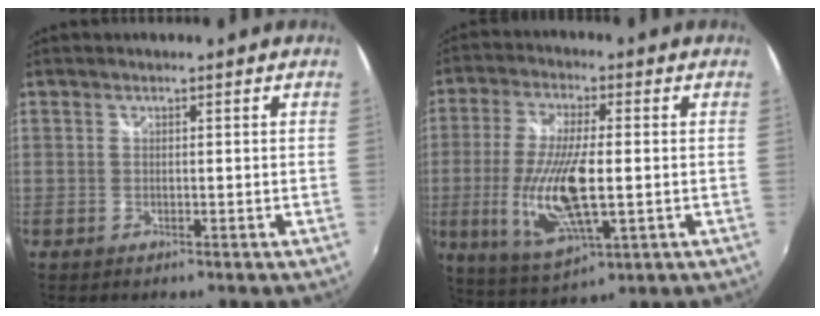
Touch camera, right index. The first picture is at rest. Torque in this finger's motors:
{"motor_torque": [1.39, 0.75, 0.75, 0.21]}